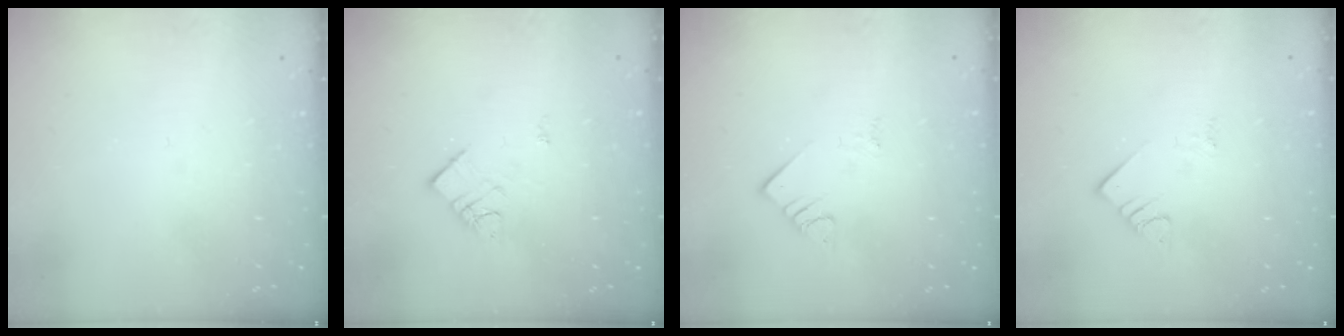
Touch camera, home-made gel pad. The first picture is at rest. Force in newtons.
{"total": 6.9, "press": 6.9, "slide": 0.3}
{"total": 3.3, "press": 3.3, "slide": 0.4}
{"total": 3.3, "press": 3.3, "slide": 0.4}